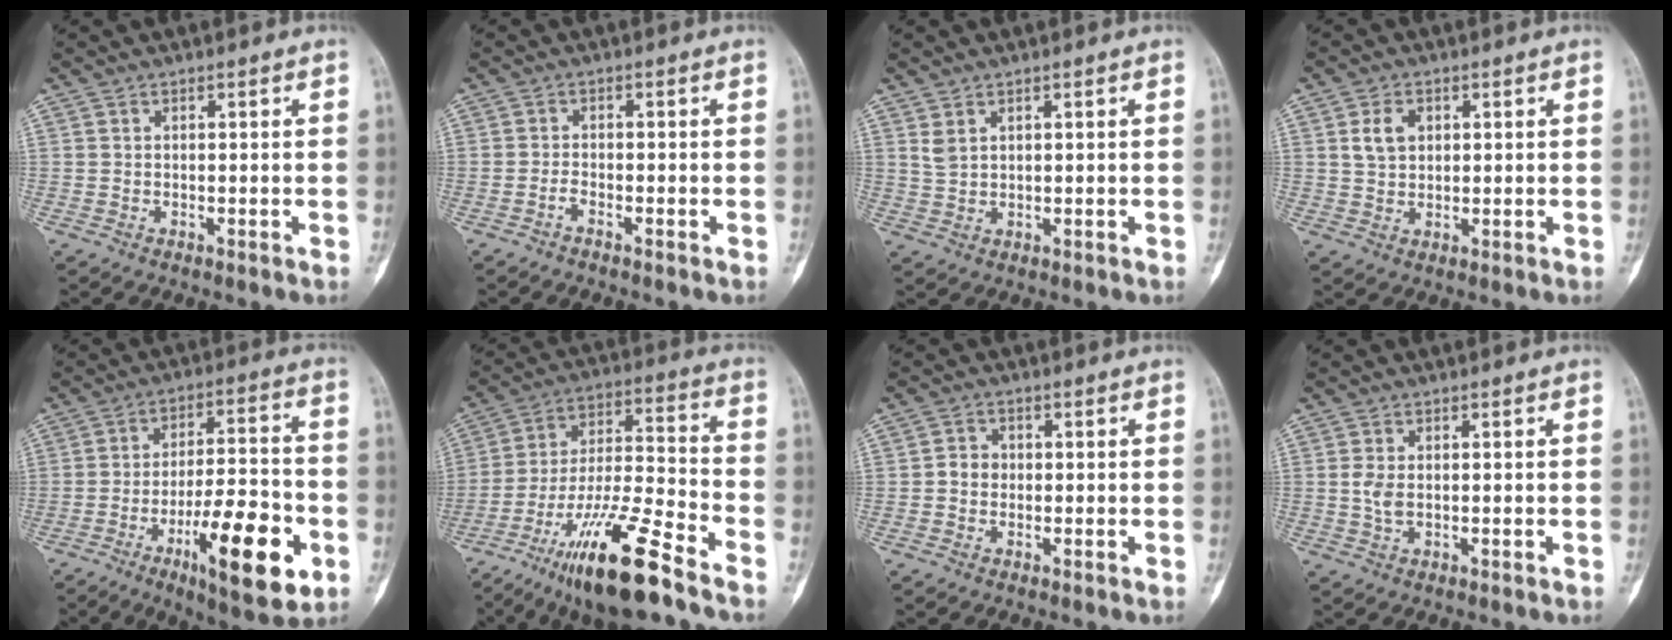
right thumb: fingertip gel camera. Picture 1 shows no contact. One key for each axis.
{"total": 1.1, "fx": -1.0, "fy": 0.0, "fz": 0.4, "tx": -0.013, "ty": 0.005, "tz": -0.025}
{"total": 2.4, "fx": 1.4, "fy": 1.3, "fz": 1.4, "tx": -0.027, "ty": -0.005, "tz": 0.039}
{"total": 4.5, "fx": 1.4, "fy": 3.3, "fz": 2.8, "tx": -0.039, "ty": -0.001, "tz": 0.027}
{"total": 18.9, "fx": -7.2, "fy": 5.6, "fz": 16.5, "tx": -0.247, "ty": 0.027, "tz": -0.105}
{"total": 19.7, "fx": -13.1, "fy": 3.2, "fz": 14.4, "tx": -0.287, "ty": 0.056, "tz": -0.233}
{"total": 2.7, "fx": -0.3, "fy": 2.4, "fz": 1.1, "tx": -0.005, "ty": 0.007, "tz": -0.011}
{"total": 2.7, "fx": 0.0, "fy": 1.5, "fz": 2.2, "tx": -0.050, "ty": -0.001, "tz": -0.001}